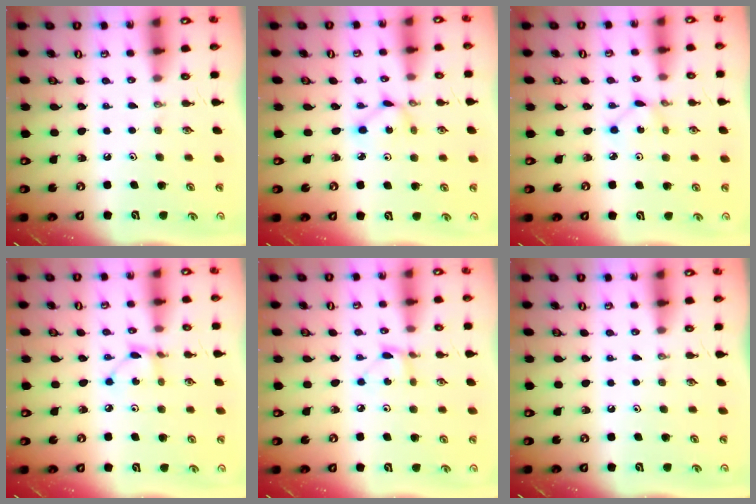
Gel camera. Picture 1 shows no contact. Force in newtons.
{"total": 2.6, "press": 2.6, "slide": 0.1}
{"total": 1.6, "press": 1.5, "slide": 0.2}
{"total": 2.8, "press": 2.8, "slide": 0.1}
{"total": 2.9, "press": 2.9, "slide": 0.3}
{"total": 0.0}